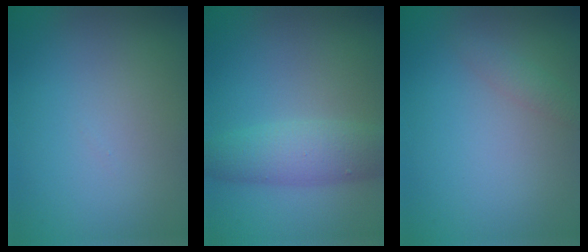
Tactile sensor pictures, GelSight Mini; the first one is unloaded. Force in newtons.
{"total": 4.3, "press": 4.3, "slide": 0.1}
{"total": 1.2, "press": 1.2, "slide": 0.1}